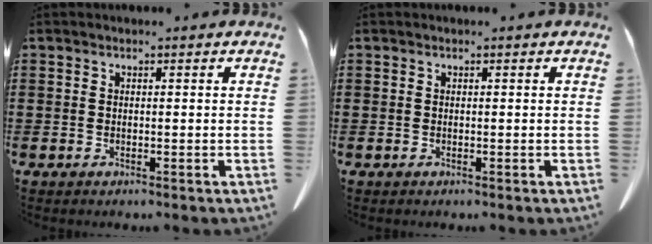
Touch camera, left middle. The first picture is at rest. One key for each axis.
{"total": 0.0}